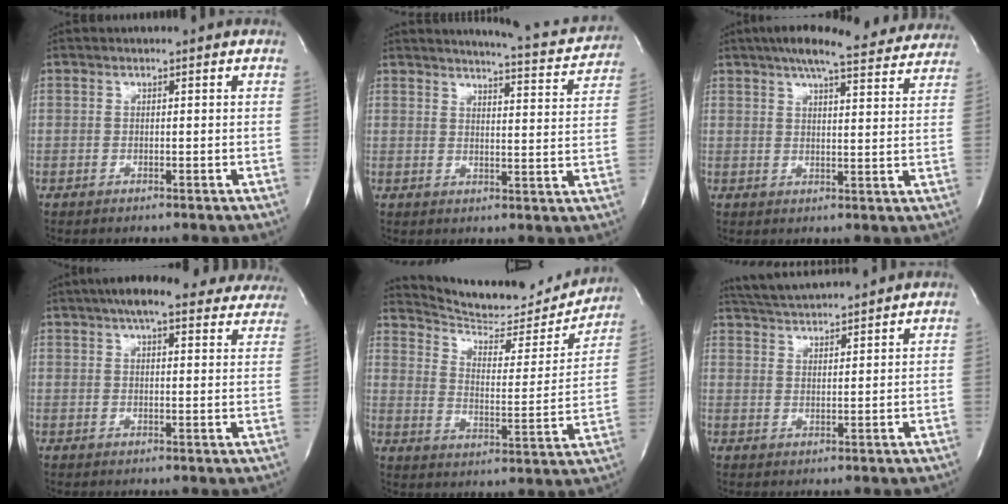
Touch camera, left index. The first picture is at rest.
{"total": 12.2, "force": [11.7, 1.1, 3.1], "torque": [-0.040, -0.035, 0.128]}
{"total": 18.8, "force": [16.9, 3.0, 7.7], "torque": [-0.115, 0.012, 0.208]}
{"total": 18.9, "force": [16.2, 5.0, 8.3], "torque": [-0.116, 0.035, 0.197]}
{"total": 19.3, "force": [18.5, 3.6, 4.0], "torque": [-0.054, -0.038, 0.256]}
{"total": 8.2, "force": [7.9, -0.5, 2.3], "torque": [-0.052, 0.023, 0.134]}